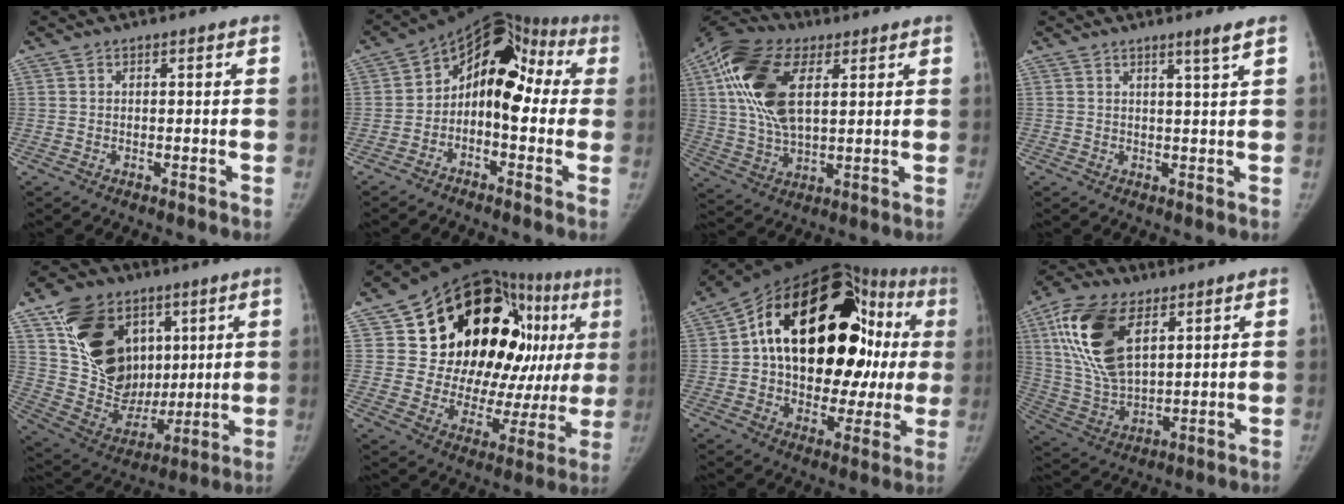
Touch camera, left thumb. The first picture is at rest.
{"total": 15.5, "force": [0.7, 10.0, 11.9], "torque": [-0.117, 0.053, -0.007]}
{"total": 18.3, "force": [5.5, 9.9, 14.4], "torque": [-0.283, 0.001, 0.096]}
{"total": 2.5, "force": [1.7, -0.7, 1.8], "torque": [-0.030, -0.017, 0.031]}
{"total": 23.4, "force": [8.9, 17.5, 12.8], "torque": [-0.188, -0.013, 0.174]}
{"total": 33.1, "force": [10.5, 17.8, 25.8], "torque": [-0.321, 0.021, 0.172]}
{"total": 34.3, "force": [5.4, 19.2, 27.9], "torque": [-0.386, 0.065, 0.090]}
{"total": 18.5, "force": [7.5, 9.7, 13.8], "torque": [-0.259, -0.021, 0.148]}